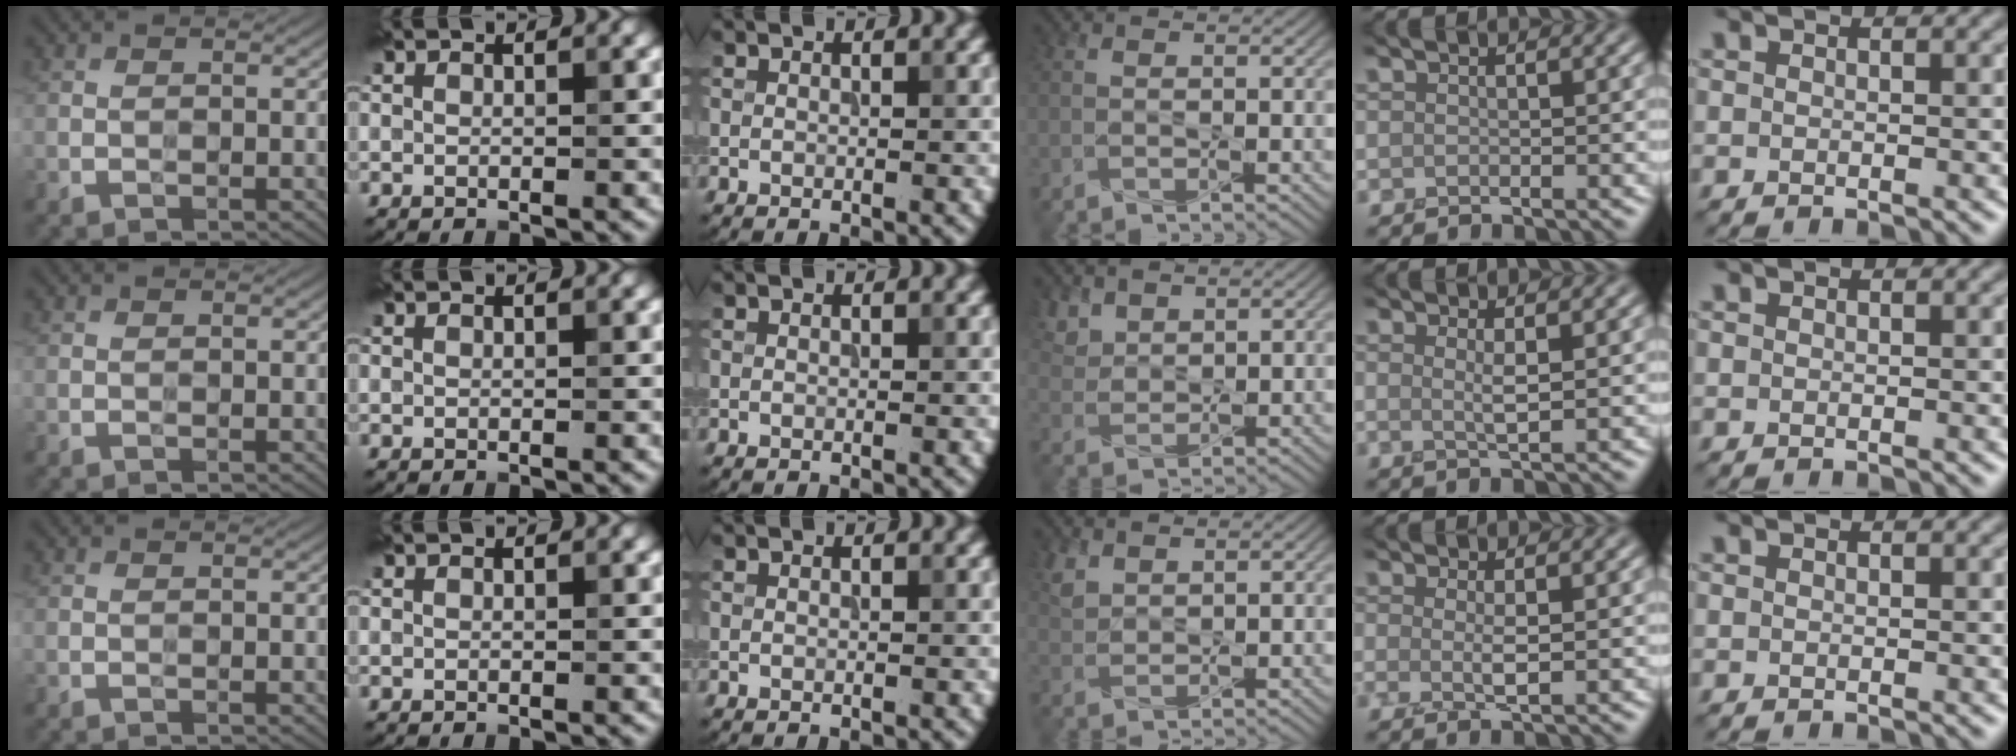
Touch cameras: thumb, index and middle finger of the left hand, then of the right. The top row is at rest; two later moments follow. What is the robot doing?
{"motion": "squeeze", "object": "tweezer"}